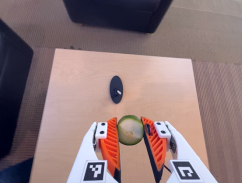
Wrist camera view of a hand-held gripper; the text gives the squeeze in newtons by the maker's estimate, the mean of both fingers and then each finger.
{"total": 9.2, "left": 9.1, "right": 9.3}